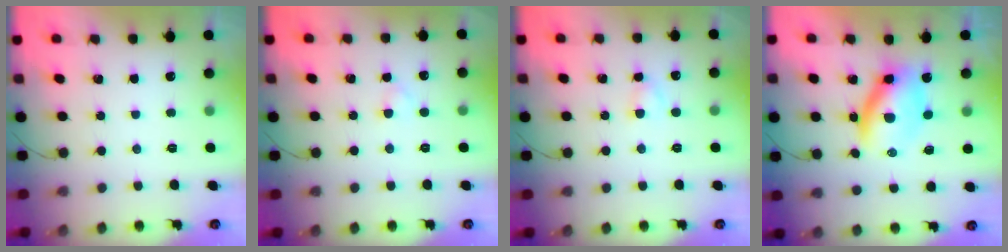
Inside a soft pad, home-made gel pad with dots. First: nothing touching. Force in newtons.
{"total": 1.8, "press": 1.5, "slide": 1.0}
{"total": 2.8, "press": 2.6, "slide": 1.1}
{"total": 7.6, "press": 7.4, "slide": 1.6}